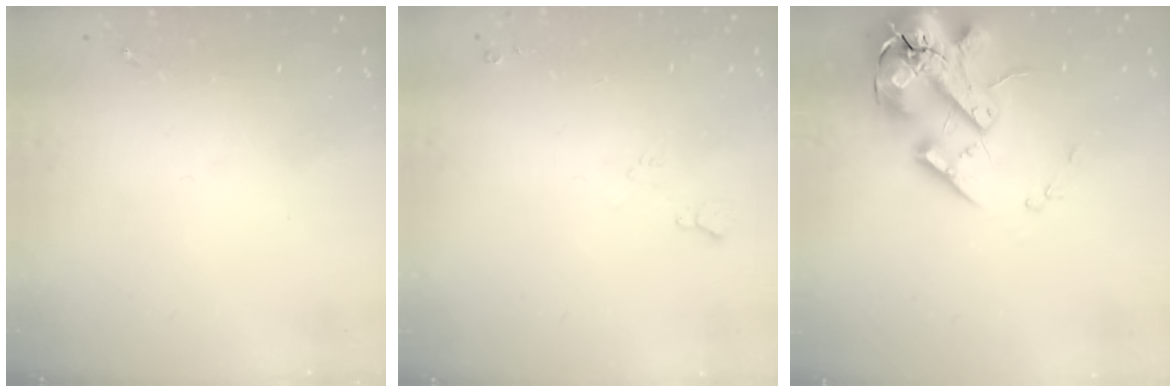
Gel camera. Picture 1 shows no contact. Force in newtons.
{"total": 6.0, "press": 6.0, "slide": 1.0}
{"total": 20.7, "press": 20.4, "slide": 3.5}